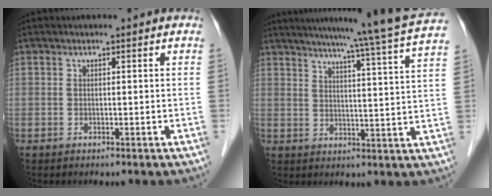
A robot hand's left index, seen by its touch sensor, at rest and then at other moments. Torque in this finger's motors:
{"motor_torque": [-0.02, -0.22, 0.14, 0.04]}